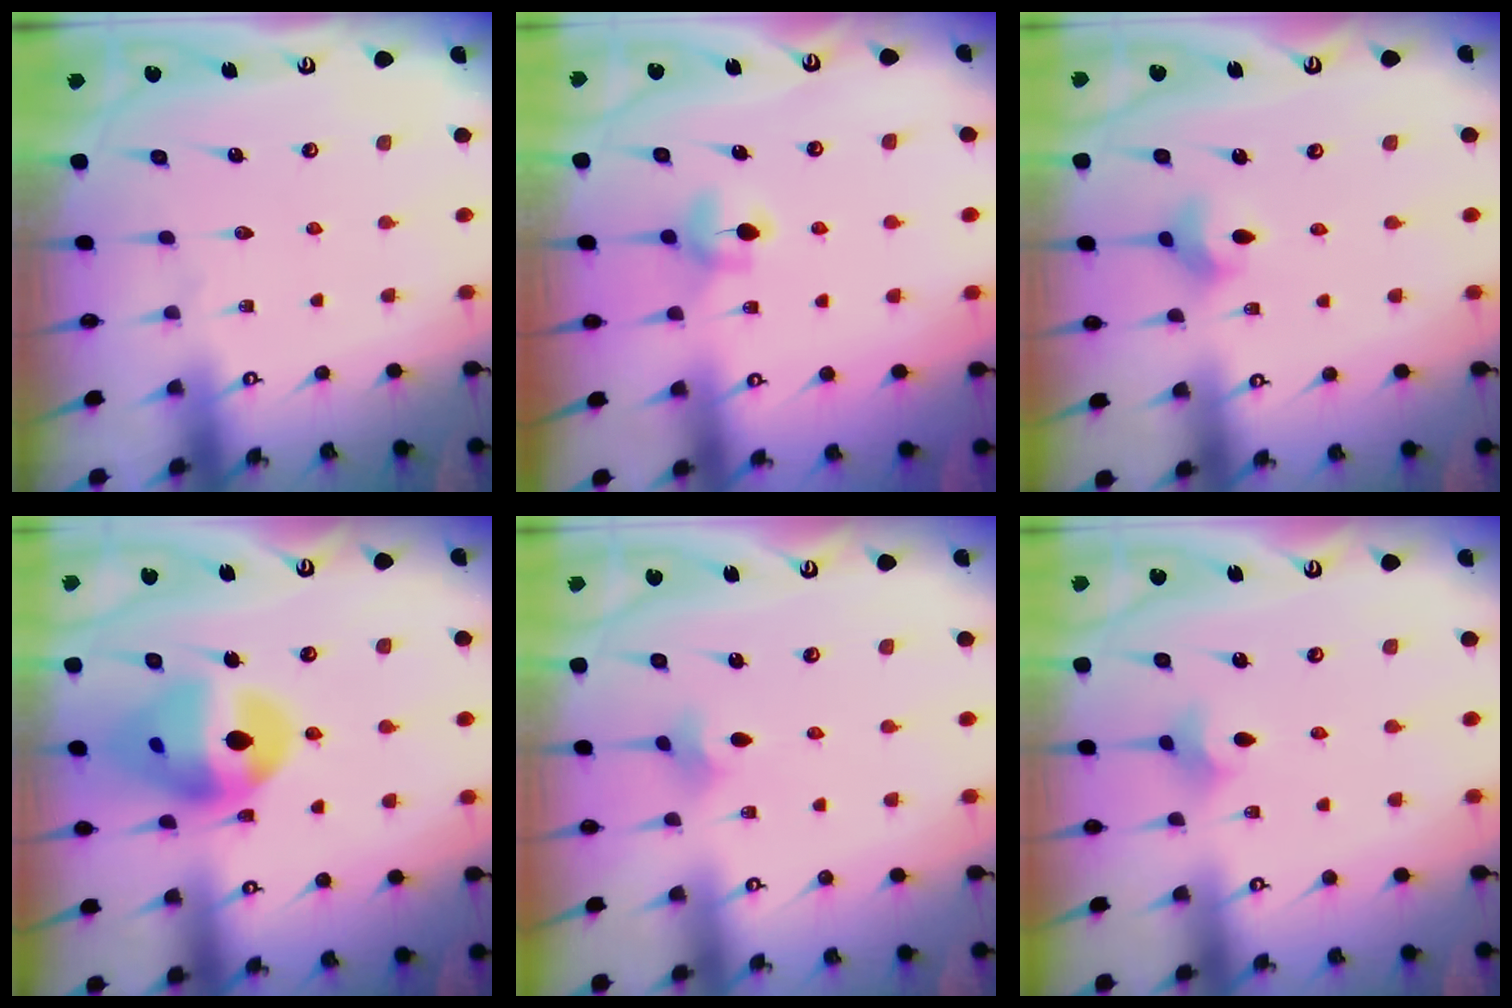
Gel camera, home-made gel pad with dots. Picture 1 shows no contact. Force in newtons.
{"total": 5.7, "press": 5.6, "slide": 0.6}
{"total": 4.6, "press": 4.5, "slide": 0.9}
{"total": 17.3, "press": 17.2, "slide": 1.9}
{"total": 2.8, "press": 2.7, "slide": 0.6}
{"total": 3.8, "press": 3.7, "slide": 0.8}